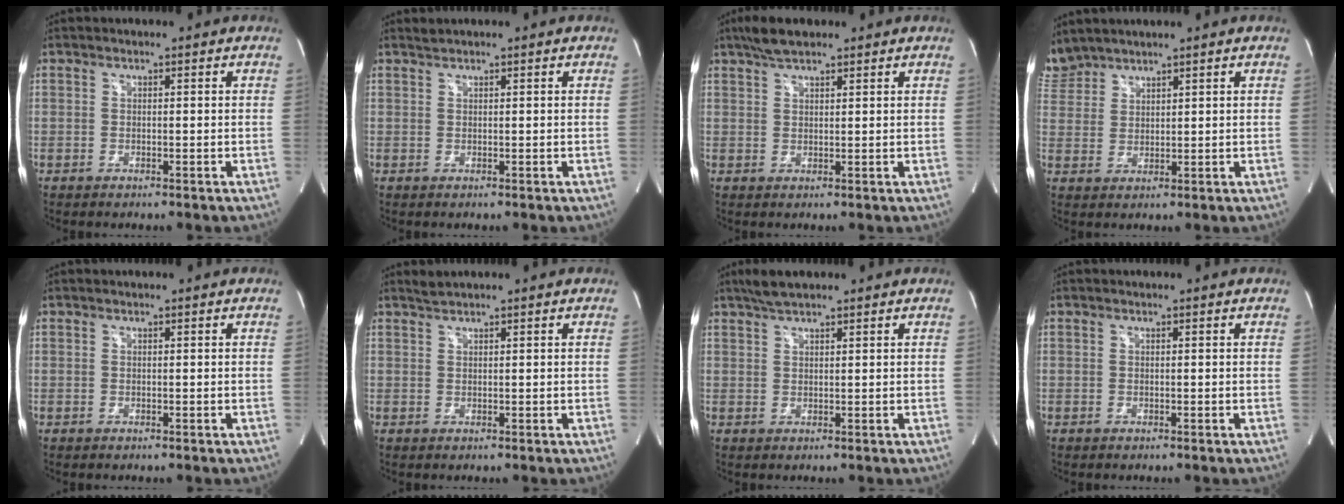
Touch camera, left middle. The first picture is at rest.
{"total": 0.6, "force": [0.6, -0.2, 0.0], "torque": [-0.006, 0.003, 0.017]}
{"total": 4.4, "force": [3.5, 1.2, 2.4], "torque": [-0.058, 0.013, 0.067]}
{"total": 5.0, "force": [4.8, 1.2, 0.0], "torque": [-0.013, 0.015, 0.108]}
{"total": 0.0}
{"total": 1.1, "force": [1.0, -0.4, 0.1], "torque": [-0.007, 0.004, 0.027]}
{"total": 3.5, "force": [2.9, 0.5, 1.9], "torque": [-0.045, 0.012, 0.058]}
{"total": 0.0}